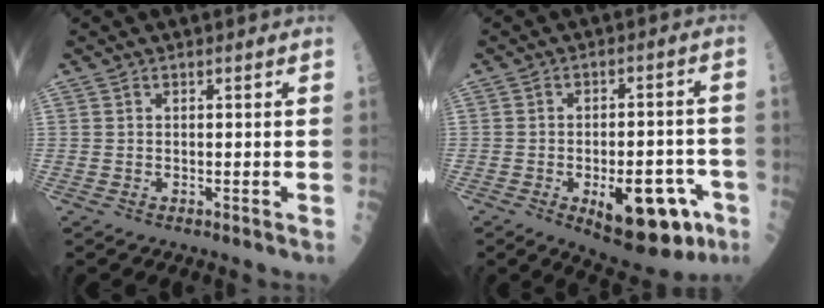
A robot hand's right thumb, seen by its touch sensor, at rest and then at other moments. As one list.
[{"total": 15.1, "force": [-6.0, 6.8, 12.1], "torque": [-0.137, 0.028, -0.071]}]